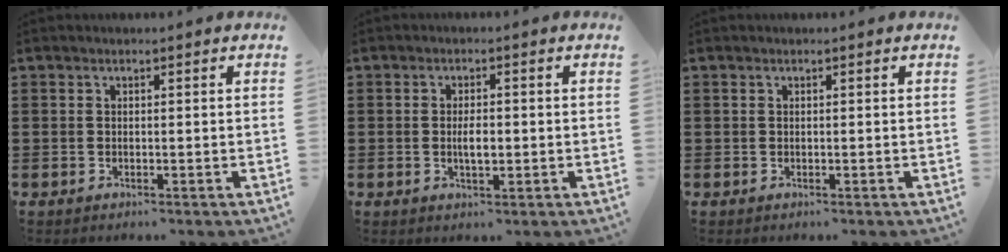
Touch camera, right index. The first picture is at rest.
{"total": 2.5, "force": [-0.2, 0.9, 2.3], "torque": [-0.044, 0.000, -0.004]}
{"total": 0.0}